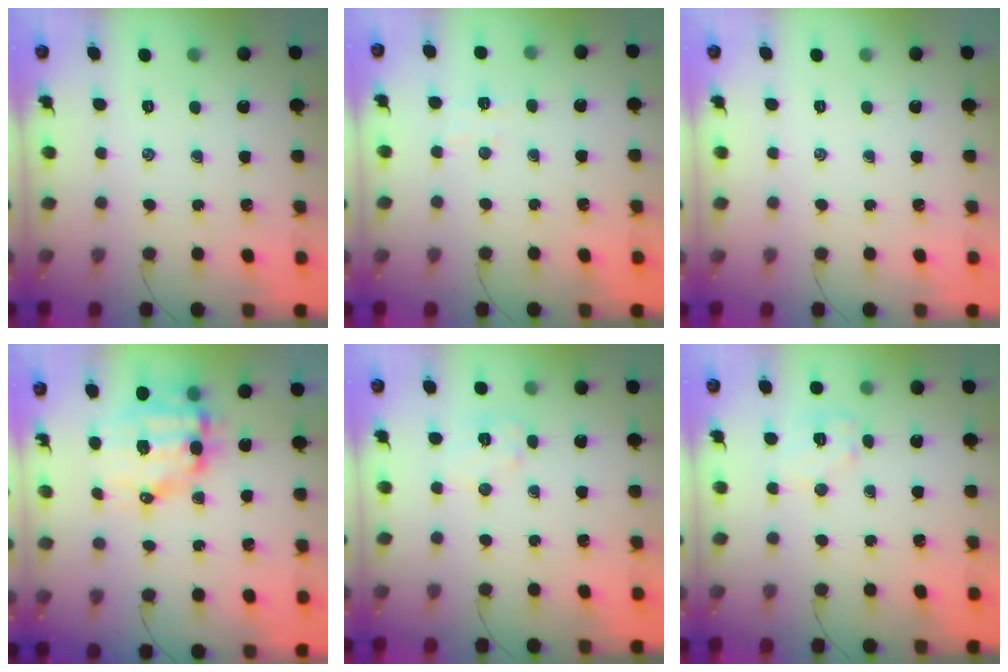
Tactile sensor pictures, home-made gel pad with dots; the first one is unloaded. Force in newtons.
{"total": 3.0, "press": 2.9, "slide": 0.8}
{"total": 0.0}
{"total": 11.1, "press": 10.8, "slide": 2.4}
{"total": 6.7, "press": 6.7, "slide": 0.8}
{"total": 7.1, "press": 7.1, "slide": 0.5}